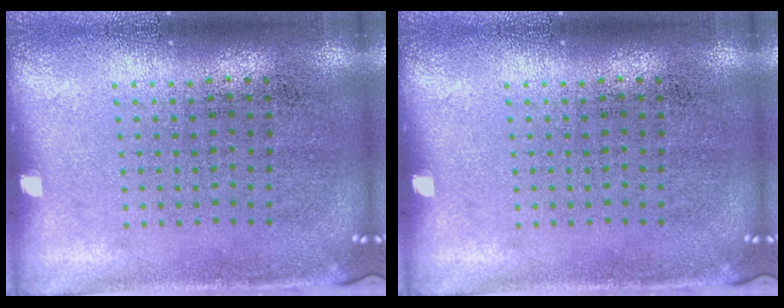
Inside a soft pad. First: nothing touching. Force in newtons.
{"total": 0.0}